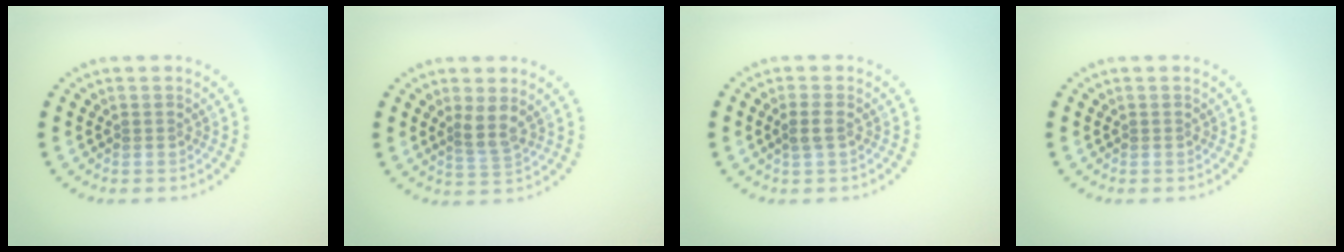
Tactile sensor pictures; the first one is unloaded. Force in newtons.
{"total": 2.1, "press": 1.7, "slide": 1.3}
{"total": 1.2, "press": 1.2, "slide": 0.3}
{"total": 0.0}